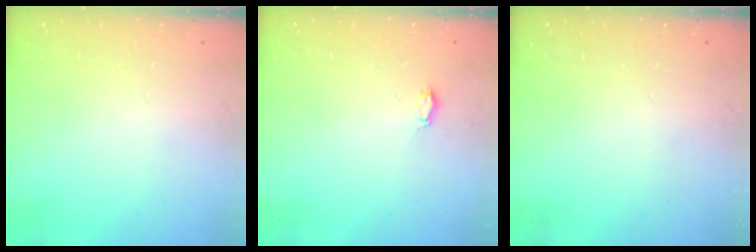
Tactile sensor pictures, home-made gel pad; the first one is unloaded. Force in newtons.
{"total": 2.1, "press": 2.1, "slide": 0.3}
{"total": 0.0}